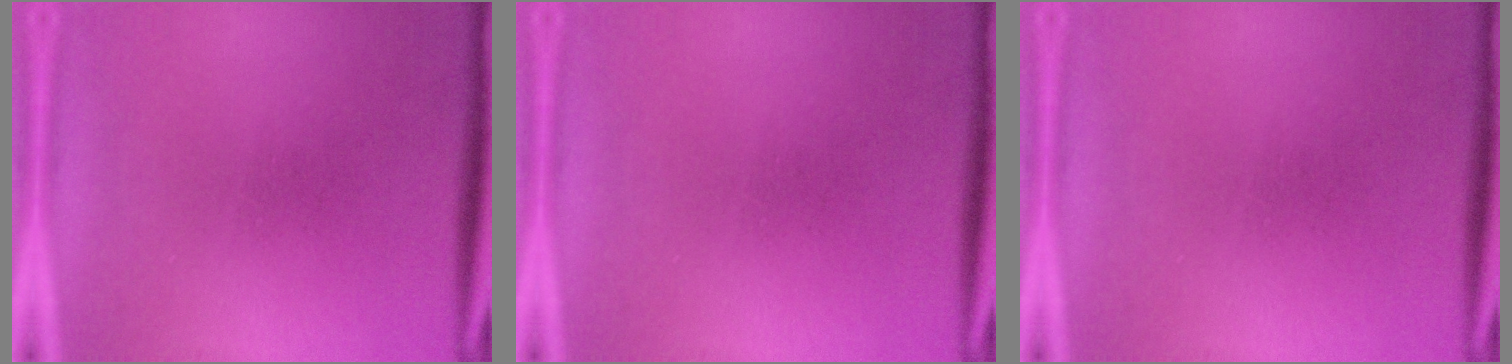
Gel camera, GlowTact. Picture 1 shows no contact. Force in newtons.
{"total": 0.0}
{"total": 0.0}